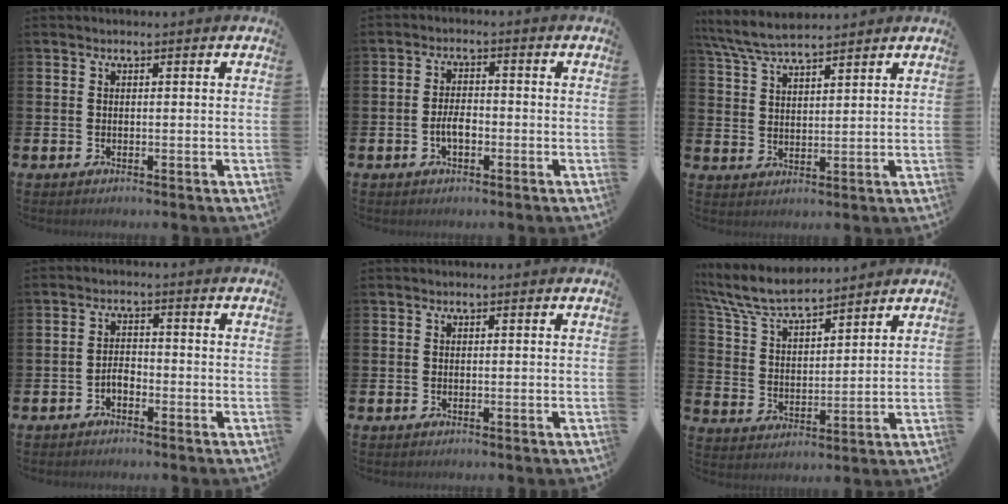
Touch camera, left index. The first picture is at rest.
{"total": 2.9, "force": [-0.9, 1.4, 2.3], "torque": [-0.035, 0.002, -0.020]}
{"total": 6.3, "force": [5.9, 0.9, 2.1], "torque": [-0.065, -0.018, 0.109]}
{"total": 2.0, "force": [-1.3, 1.1, 1.1], "torque": [-0.021, 0.007, -0.029]}
{"total": 0.0}
{"total": 7.9, "force": [7.4, 1.2, 2.6], "torque": [-0.084, -0.036, 0.134]}